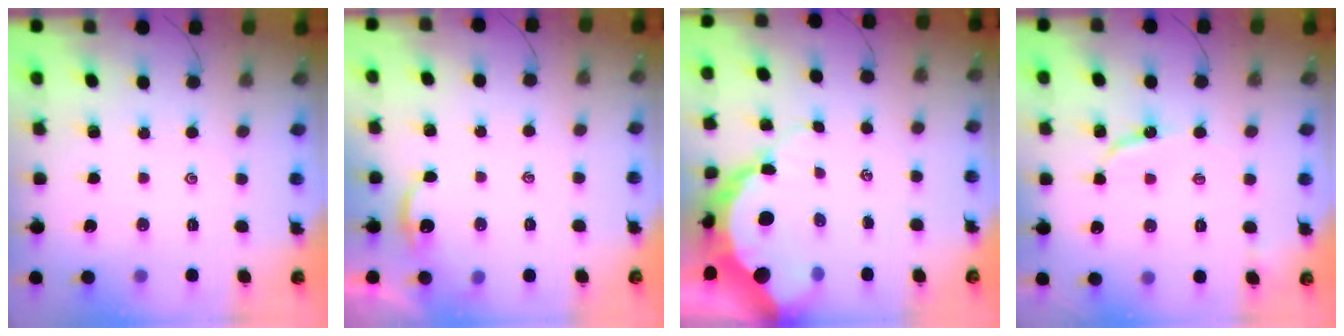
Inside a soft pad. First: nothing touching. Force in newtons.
{"total": 2.2, "press": 2.2, "slide": 0.2}
{"total": 13.1, "press": 13.0, "slide": 1.2}
{"total": 5.9, "press": 5.8, "slide": 0.6}